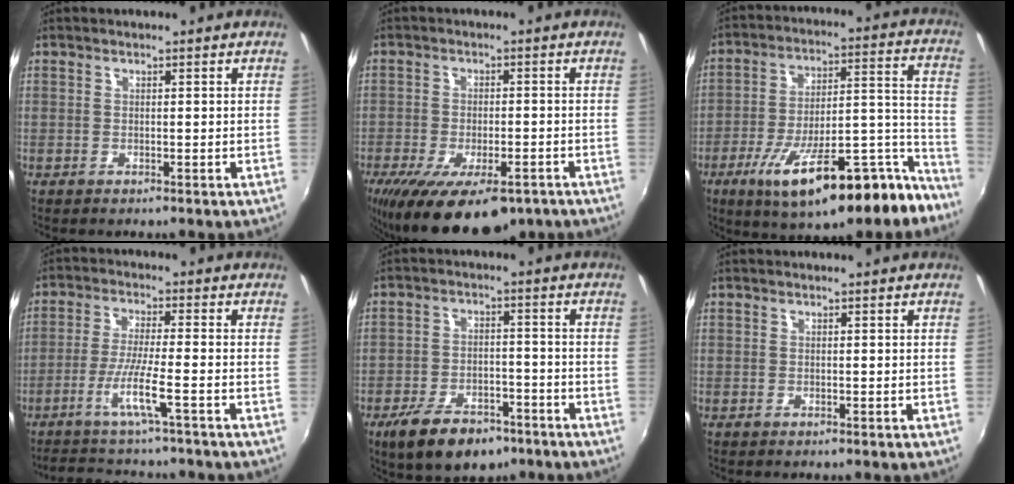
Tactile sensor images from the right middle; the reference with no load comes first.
{"total": 16.8, "force": [-11.0, 6.7, 10.9], "torque": [-0.214, -0.044, -0.160]}
{"total": 24.1, "force": [-16.4, 6.9, 16.2], "torque": [-0.242, -0.006, -0.244]}
{"total": 8.7, "force": [-6.6, -0.3, 5.7], "torque": [-0.122, -0.015, -0.118]}
{"total": 12.5, "force": [-8.2, 6.3, 7.0], "torque": [-0.154, -0.012, -0.130]}
{"total": 0.0}